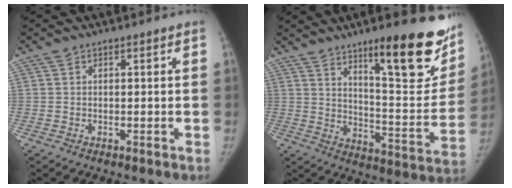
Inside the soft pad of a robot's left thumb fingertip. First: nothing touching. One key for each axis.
{"total": 23.2, "fx": 13.5, "fy": 5.7, "fz": 18.0, "tx": -0.203, "ty": -0.081, "tz": 0.201}